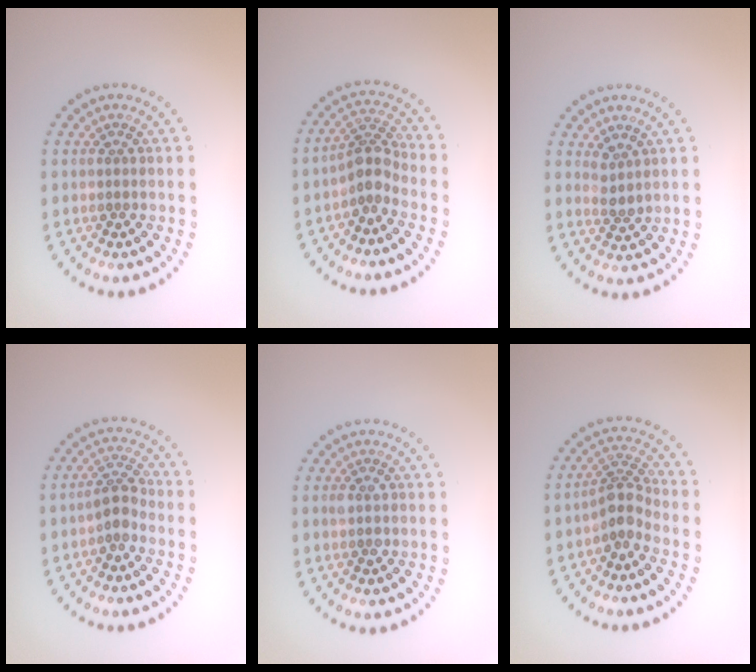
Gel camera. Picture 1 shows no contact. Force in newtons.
{"total": 2.6, "press": 2.1, "slide": 1.6}
{"total": 1.7, "press": 1.3, "slide": 1.1}
{"total": 2.2, "press": 2.0, "slide": 1.0}
{"total": 1.1, "press": 1.1, "slide": 0.0}
{"total": 2.7, "press": 2.0, "slide": 1.8}